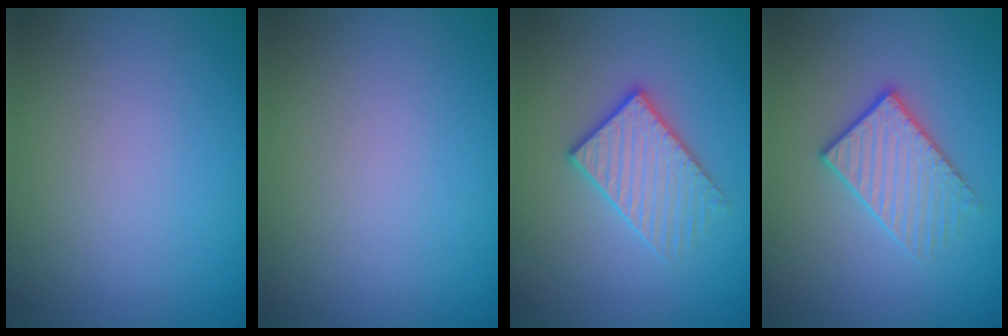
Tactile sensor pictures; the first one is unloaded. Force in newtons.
{"total": 0.0}
{"total": 2.9, "press": 2.6, "slide": 1.2}
{"total": 2.6, "press": 2.3, "slide": 1.2}